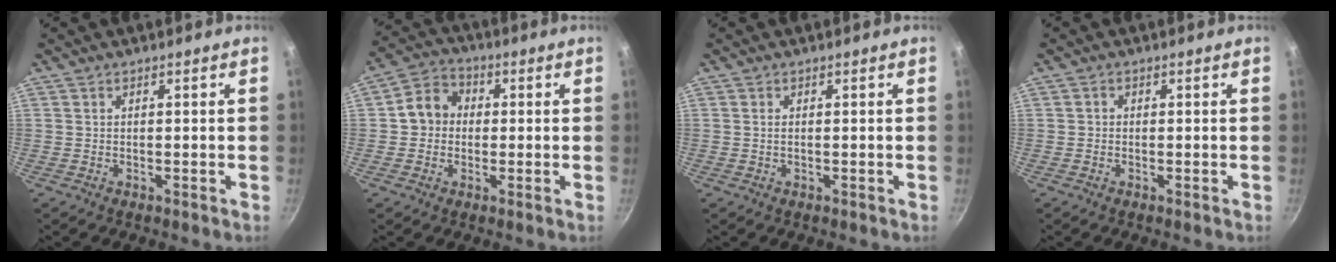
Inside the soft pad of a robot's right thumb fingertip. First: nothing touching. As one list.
[{"total": 7.4, "force": [0.1, 6.5, 3.5], "torque": [-0.043, 0.024, -0.012]}, {"total": 0.7, "force": [0.1, 0.4, 0.6], "torque": [-0.014, 0.000, 0.004]}, {"total": 0.8, "force": [-0.1, 0.7, 0.2], "torque": [0.000, 0.002, -0.005]}]